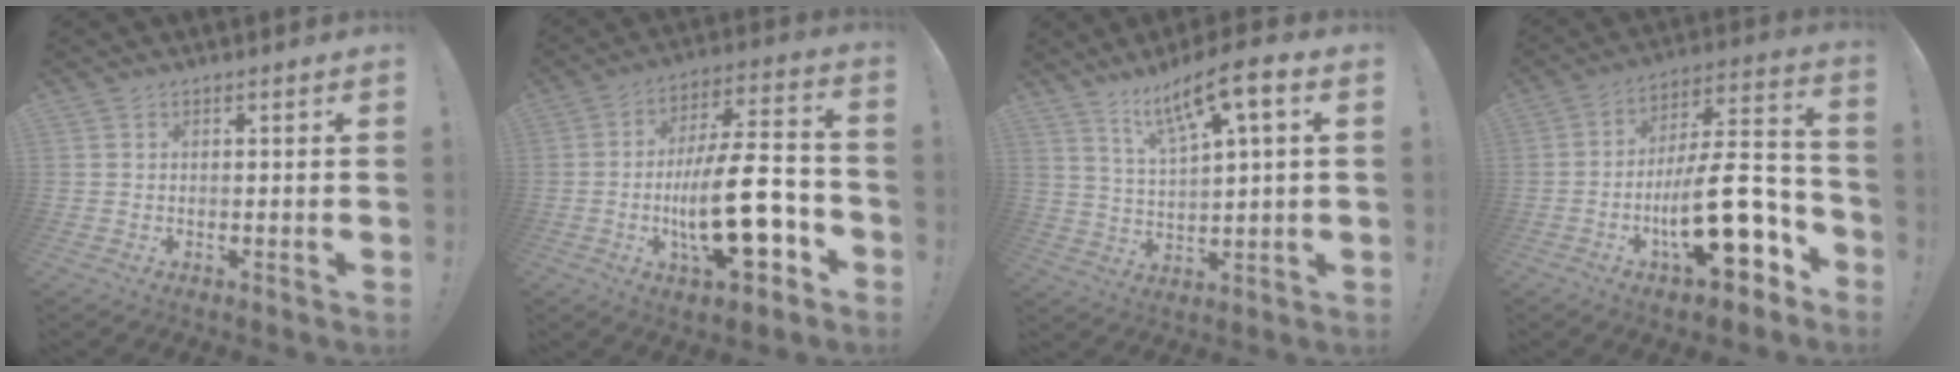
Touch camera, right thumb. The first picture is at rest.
{"total": 22.3, "force": [-5.7, 8.2, 20.0], "torque": [-0.344, 0.029, -0.089]}
{"total": 11.6, "force": [6.6, 2.1, 9.3], "torque": [-0.155, -0.030, 0.106]}
{"total": 23.3, "force": [-7.5, 9.5, 19.9], "torque": [-0.316, 0.047, -0.108]}